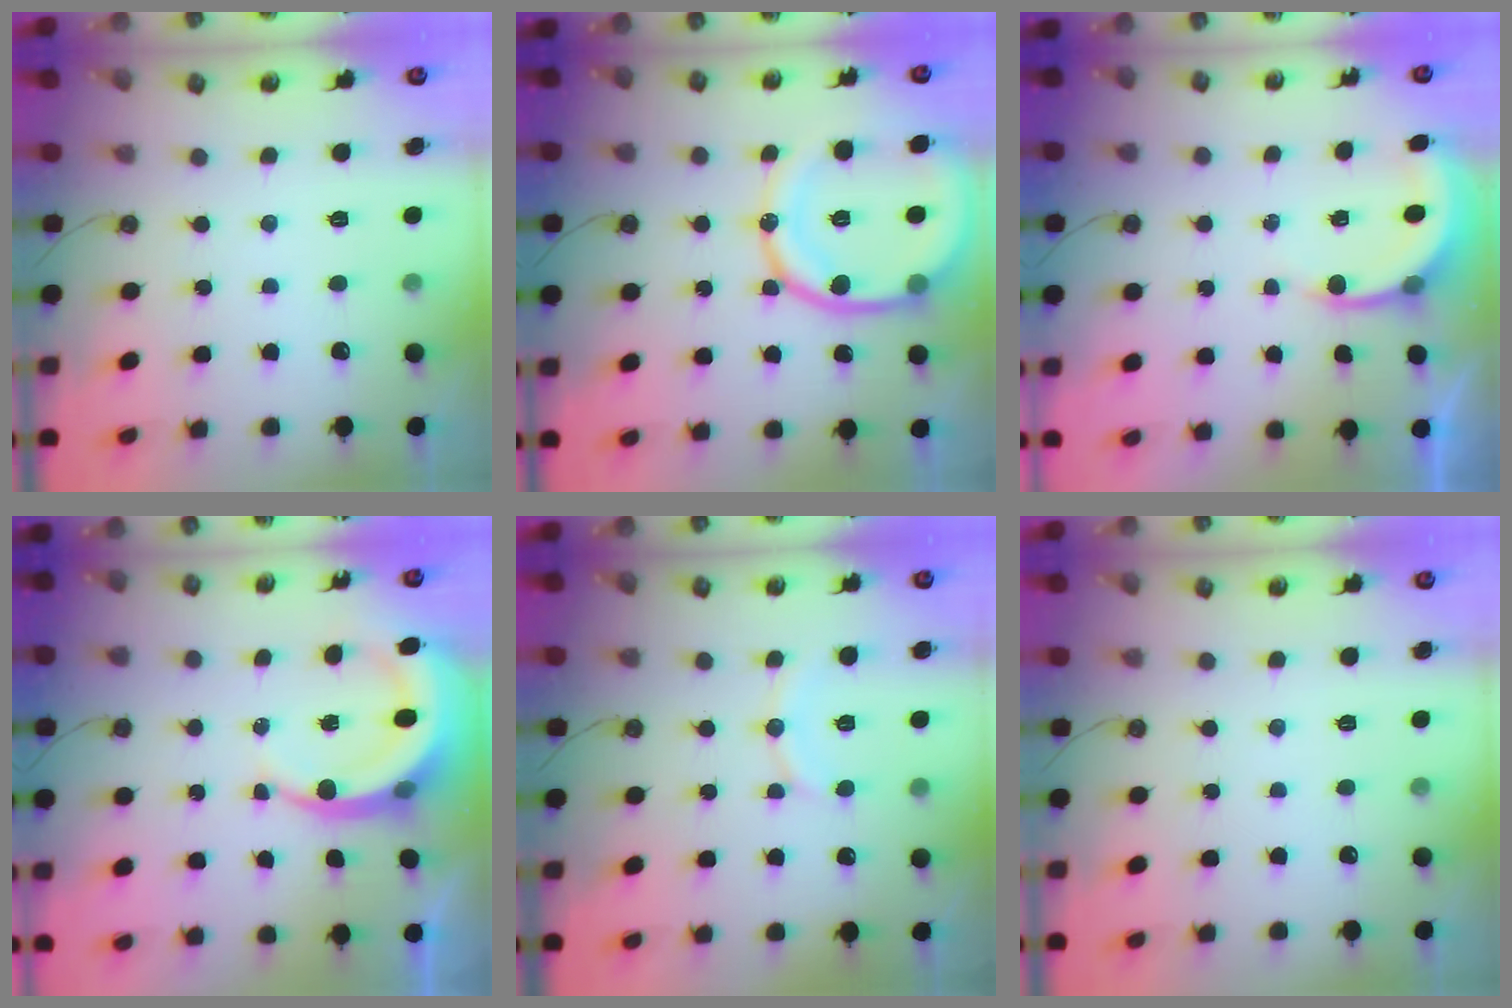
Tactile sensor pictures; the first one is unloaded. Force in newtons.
{"total": 18.1, "press": 18.0, "slide": 2.2}
{"total": 5.1, "press": 5.0, "slide": 0.4}
{"total": 8.3, "press": 8.1, "slide": 1.6}
{"total": 8.1, "press": 8.0, "slide": 0.8}
{"total": 0.0}